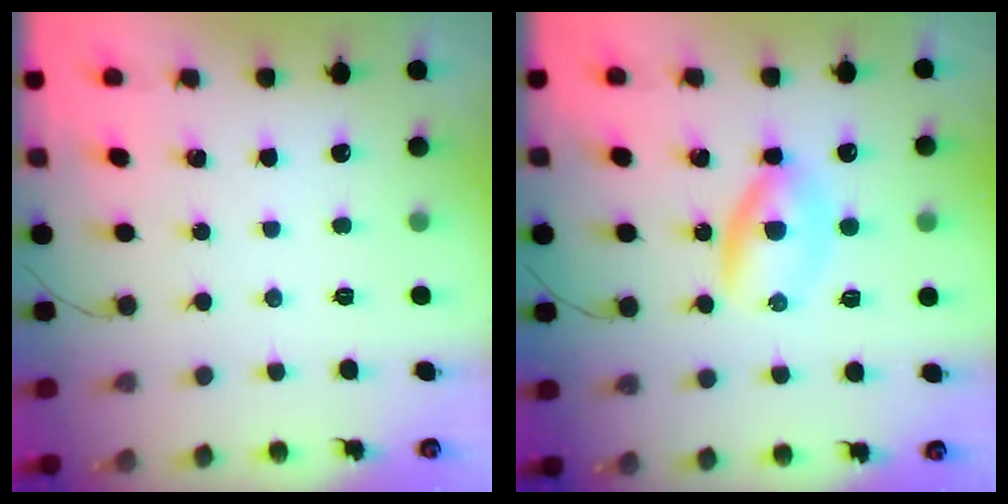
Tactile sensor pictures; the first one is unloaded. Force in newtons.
{"total": 4.3, "press": 4.2, "slide": 0.8}